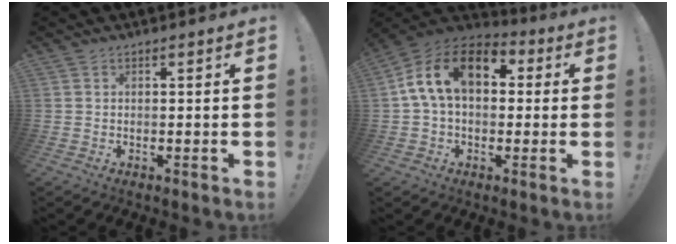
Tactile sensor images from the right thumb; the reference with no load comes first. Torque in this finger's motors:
{"motor_torque": [2.20, 2.75, 0.93, -0.67, 0.19]}